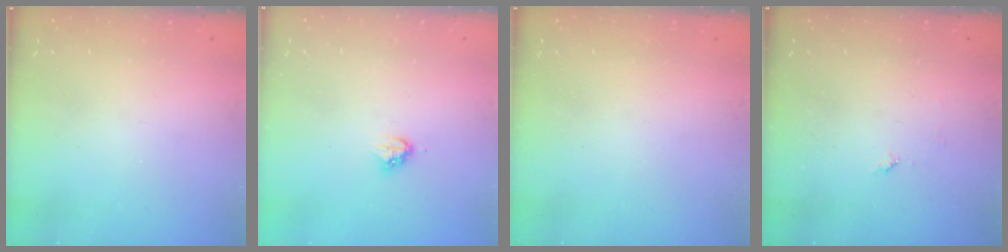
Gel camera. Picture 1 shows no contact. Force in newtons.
{"total": 3.8, "press": 3.8, "slide": 0.3}
{"total": 0.0}
{"total": 4.3, "press": 4.3, "slide": 0.5}